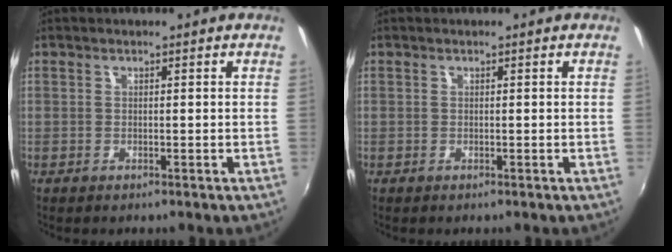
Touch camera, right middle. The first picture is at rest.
{"total": 0.0}